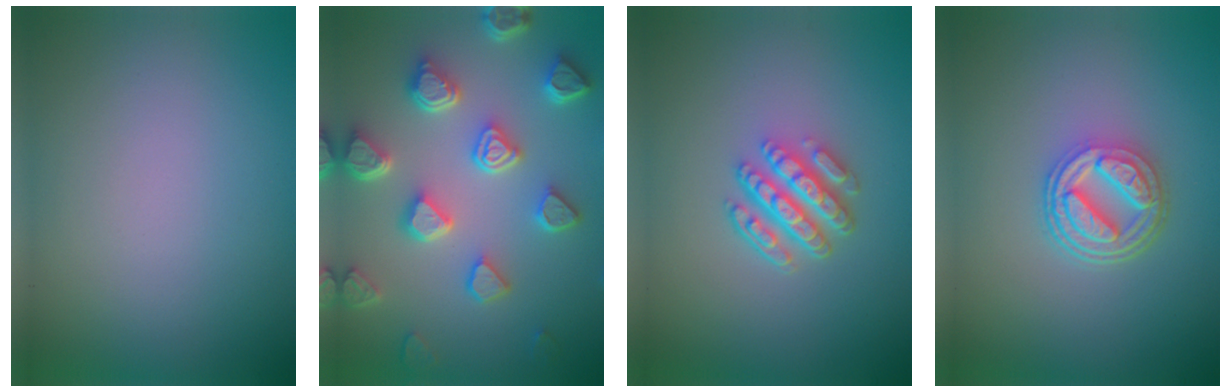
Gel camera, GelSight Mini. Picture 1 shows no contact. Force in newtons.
{"total": 6.7, "press": 5.3, "slide": 4.1}
{"total": 4.8, "press": 3.6, "slide": 3.2}
{"total": 4.9, "press": 3.7, "slide": 3.3}